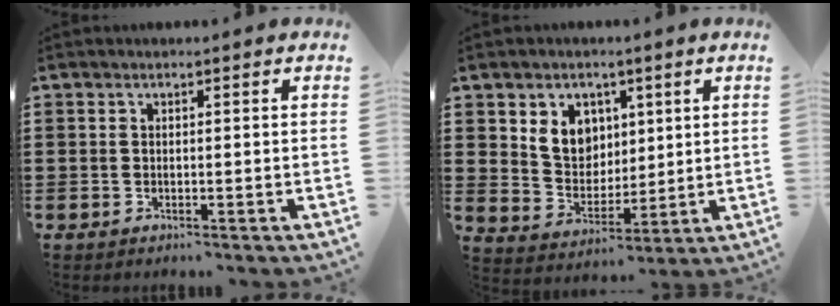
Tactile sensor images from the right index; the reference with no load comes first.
{"total": 6.8, "force": [2.7, 5.8, 2.3], "torque": [-0.059, 0.011, 0.048]}